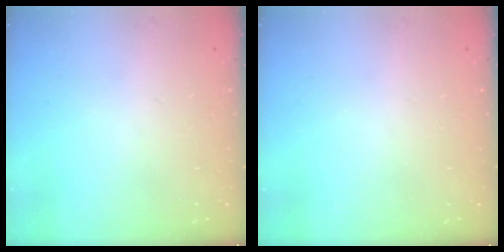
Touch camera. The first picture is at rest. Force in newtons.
{"total": 0.0}